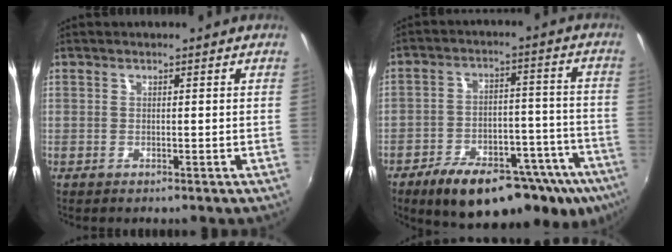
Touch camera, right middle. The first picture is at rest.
{"total": 24.2, "force": [-16.0, 9.7, 15.3], "torque": [-0.232, -0.021, -0.209]}